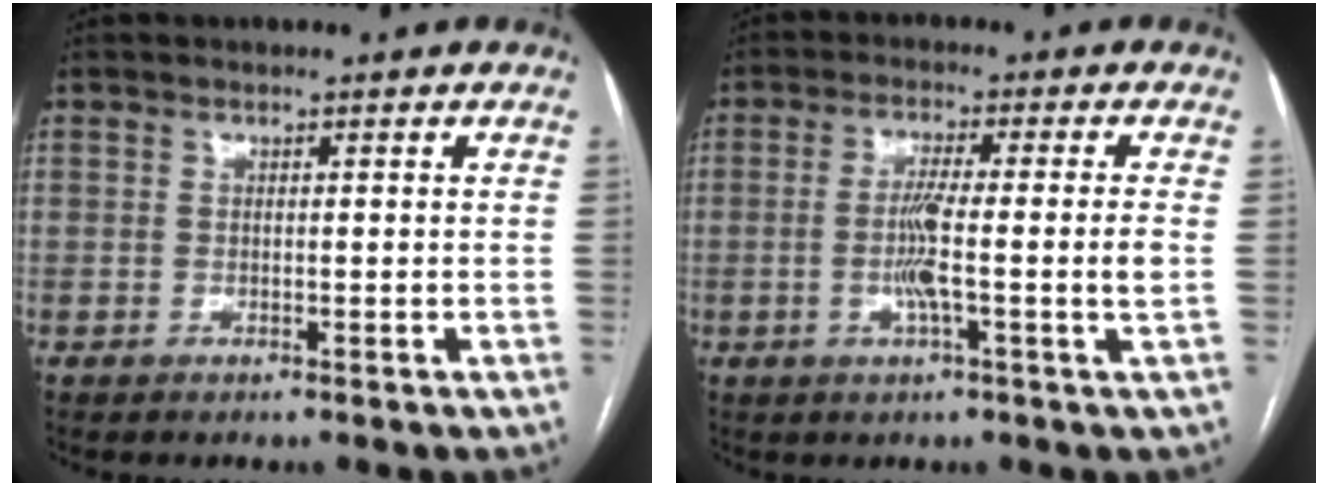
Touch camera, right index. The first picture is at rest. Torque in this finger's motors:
{"motor_torque": [1.47, -0.15, 0.65, 0.16]}